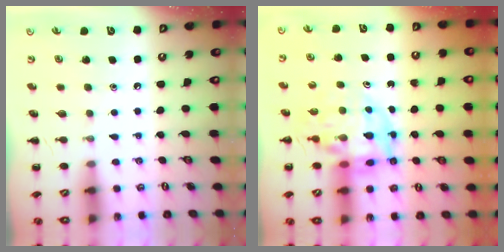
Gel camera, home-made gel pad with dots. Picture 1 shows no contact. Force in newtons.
{"total": 11.4, "press": 10.8, "slide": 3.5}